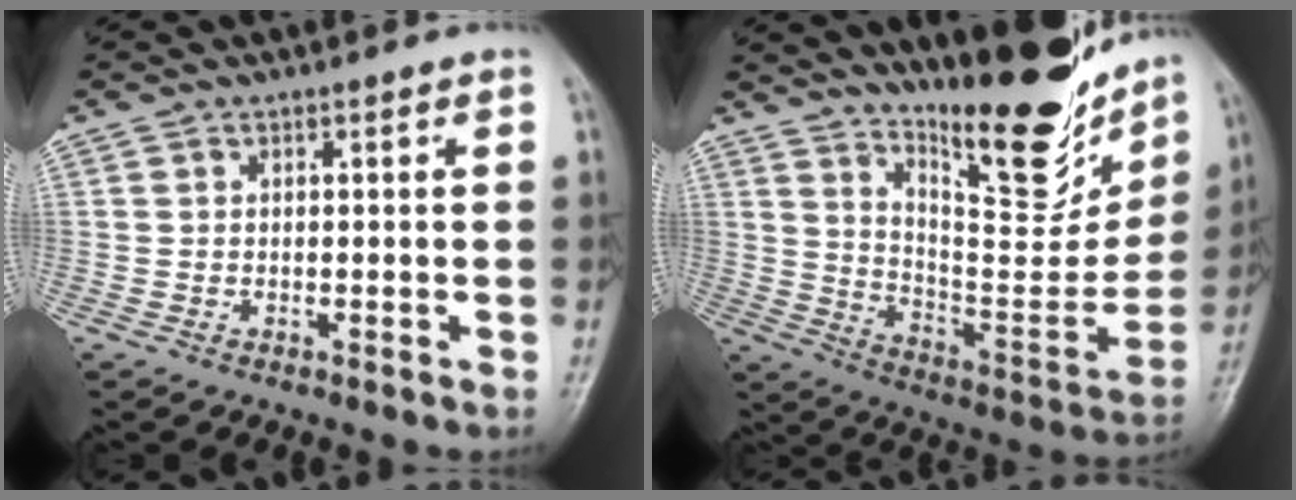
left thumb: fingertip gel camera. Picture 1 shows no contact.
{"total": 22.2, "force": [16.5, 6.5, 13.4], "torque": [-0.155, -0.110, 0.264]}